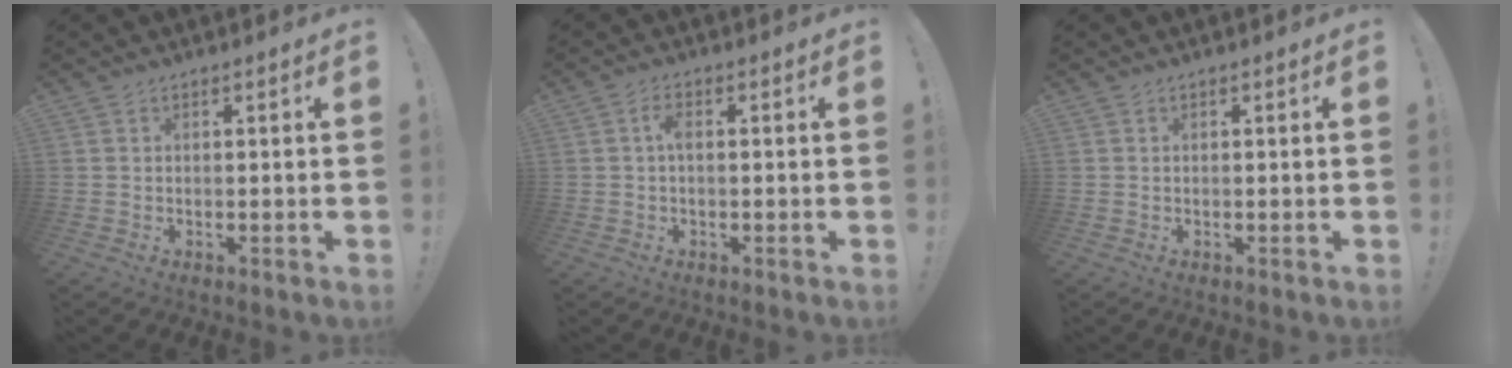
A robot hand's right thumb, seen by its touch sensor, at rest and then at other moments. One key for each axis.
{"total": 2.8, "fx": 0.0, "fy": 1.1, "fz": 2.5, "tx": -0.057, "ty": 0.009, "tz": 0.000}
{"total": 0.0}